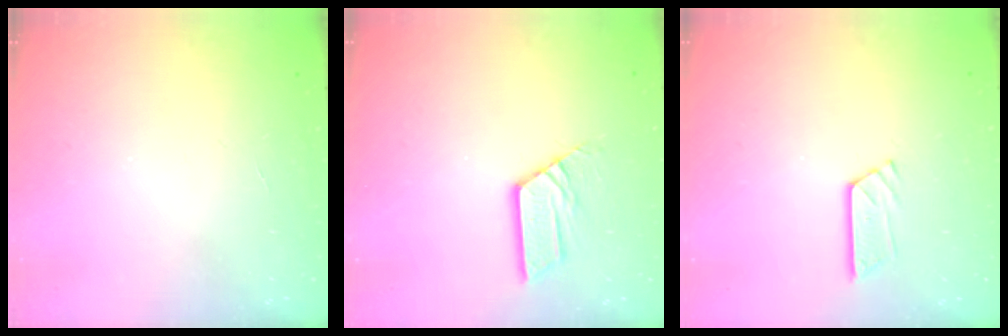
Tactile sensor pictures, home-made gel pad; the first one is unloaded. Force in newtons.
{"total": 8.0, "press": 8.0, "slide": 0.5}
{"total": 4.9, "press": 4.9, "slide": 0.3}